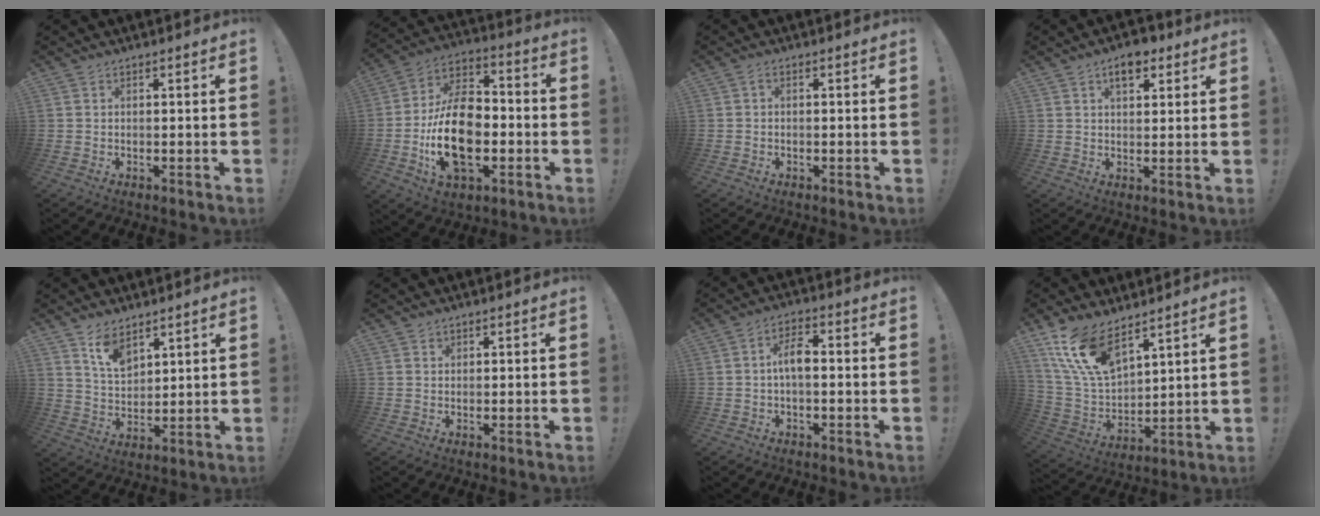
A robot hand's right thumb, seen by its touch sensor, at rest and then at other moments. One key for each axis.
{"total": 20.7, "fx": -4.6, "fy": 12.7, "fz": 15.7, "tx": -0.297, "ty": 0.024, "tz": -0.072}
{"total": 0.6, "fx": -0.2, "fy": 0.4, "fz": 0.4, "tx": -0.017, "ty": 0.005, "tz": -0.002}
{"total": 6.3, "fx": 3.6, "fy": 3.5, "fz": 3.8, "tx": -0.042, "ty": -0.012, "tz": 0.060}
{"total": 8.6, "fx": 6.5, "fy": 4.3, "fz": 3.6, "tx": -0.068, "ty": -0.038, "tz": 0.123}
{"total": 0.8, "fx": 0.6, "fy": 0.5, "fz": -0.1, "tx": 0.006, "ty": -0.003, "tz": 0.012}
{"total": 6.3, "fx": -0.3, "fy": 2.6, "fz": 5.7, "tx": -0.103, "ty": 0.011, "tz": -0.008}
{"total": 15.5, "fx": 10.5, "fy": 6.9, "fz": 8.9, "tx": -0.203, "ty": -0.063, "tz": 0.200}